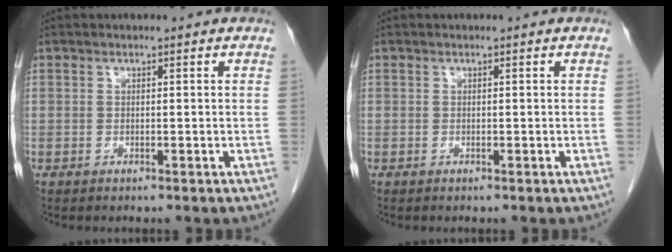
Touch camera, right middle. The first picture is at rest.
{"total": 0.0}